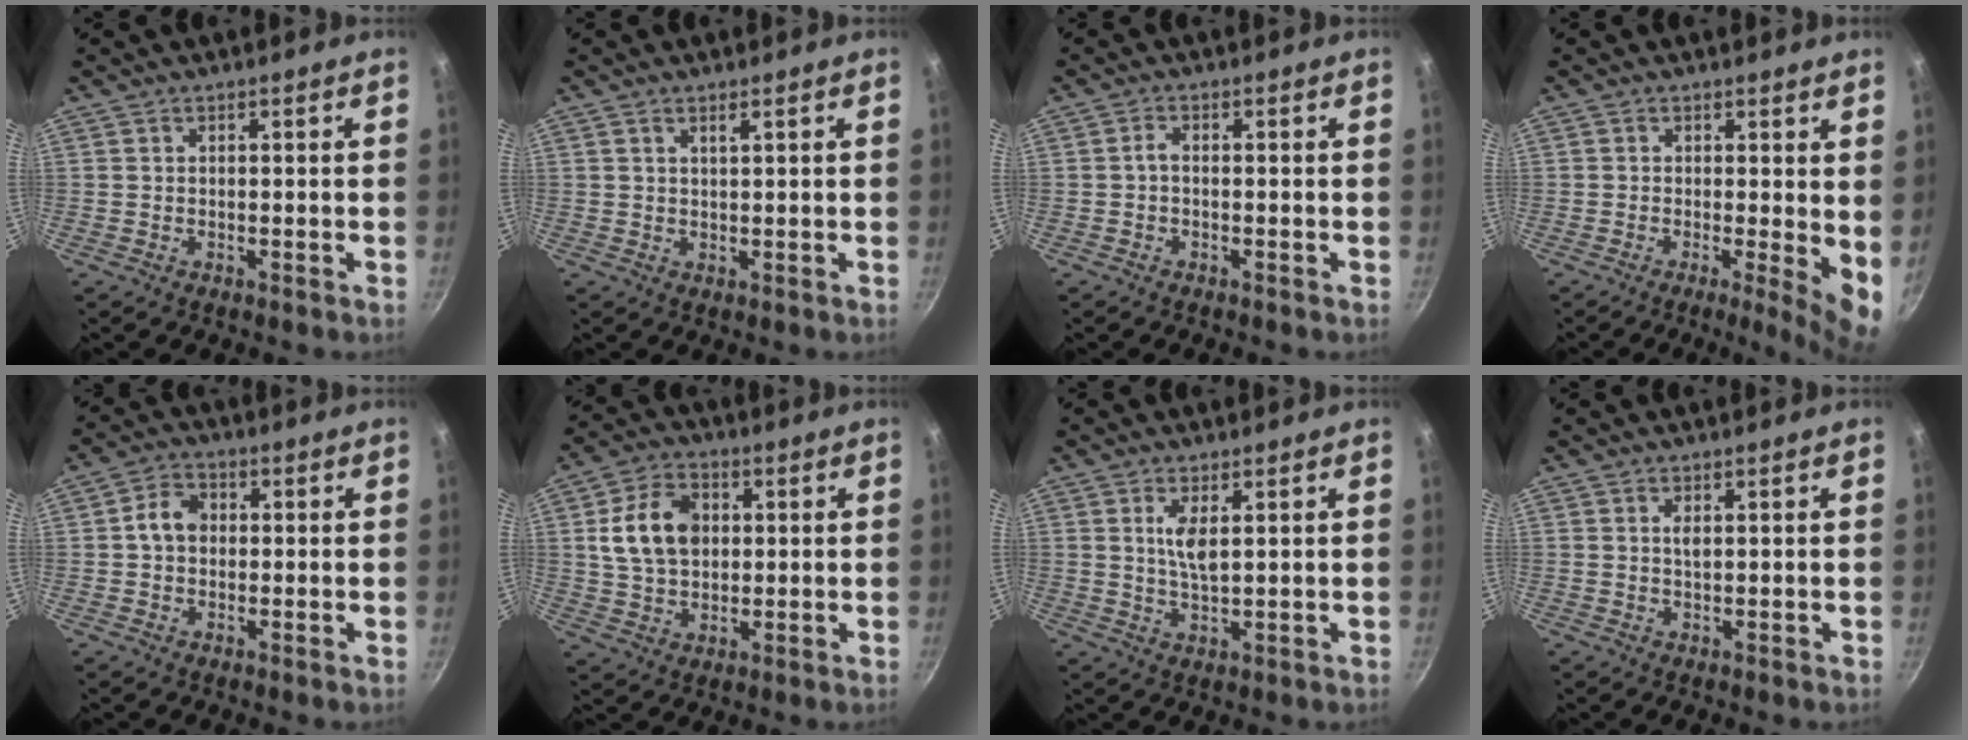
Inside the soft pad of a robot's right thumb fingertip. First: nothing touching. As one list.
[{"total": 1.3, "force": [0.8, 0.4, 1.0], "torque": [-0.018, 0.001, 0.016]}, {"total": 1.4, "force": [-0.5, 0.6, 1.2], "torque": [-0.030, 0.009, -0.013]}, {"total": 6.6, "force": [0.0, 1.7, 6.4], "torque": [-0.080, -0.018, -0.001]}, {"total": 5.2, "force": [0.3, 4.2, 3.1], "torque": [-0.035, 0.014, -0.006]}, {"total": 11.9, "force": [2.0, 8.6, 7.9], "torque": [-0.123, 0.008, 0.030]}, {"total": 4.6, "force": [1.4, 1.7, 4.1], "torque": [-0.076, -0.010, 0.028]}, {"total": 1.4, "force": [0.5, 0.6, 1.2], "torque": [-0.022, 0.000, 0.008]}]